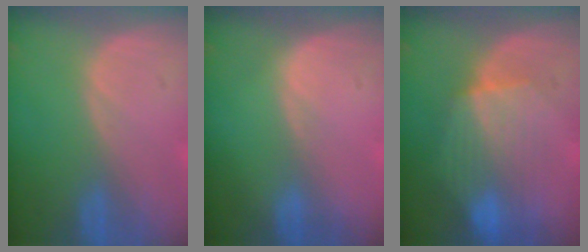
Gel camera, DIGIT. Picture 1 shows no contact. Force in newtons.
{"total": 0.5, "press": 0.3, "slide": 0.4}
{"total": 8.5, "press": 8.0, "slide": 3.0}